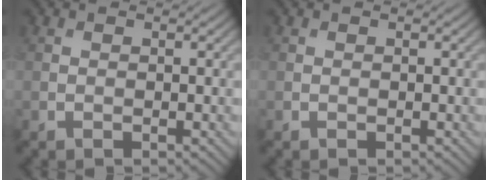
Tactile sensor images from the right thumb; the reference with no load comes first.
{"total": 0.0}